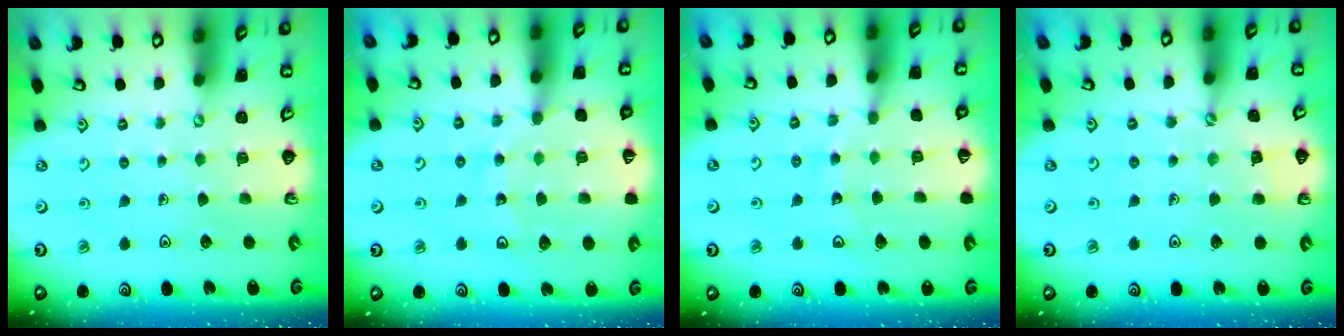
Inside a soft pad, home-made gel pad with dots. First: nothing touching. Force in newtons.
{"total": 12.3, "press": 11.8, "slide": 3.6}
{"total": 9.9, "press": 9.8, "slide": 1.2}
{"total": 2.1, "press": 2.1, "slide": 0.4}